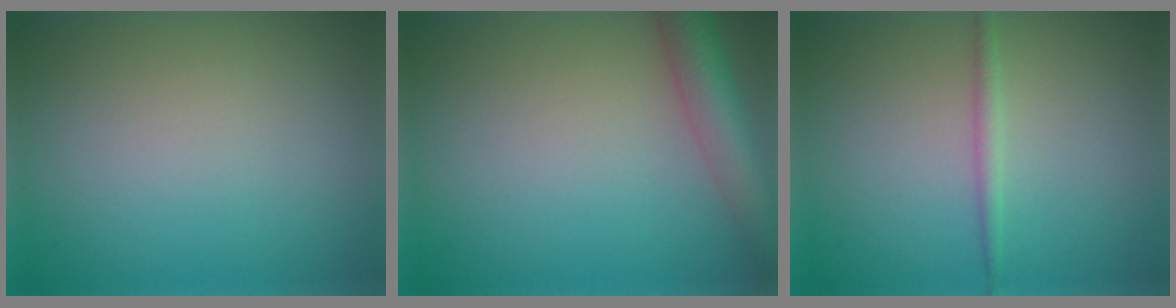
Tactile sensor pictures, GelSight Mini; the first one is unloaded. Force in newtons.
{"total": 5.1, "press": 5.1, "slide": 0.3}
{"total": 1.3, "press": 1.3, "slide": 0.1}